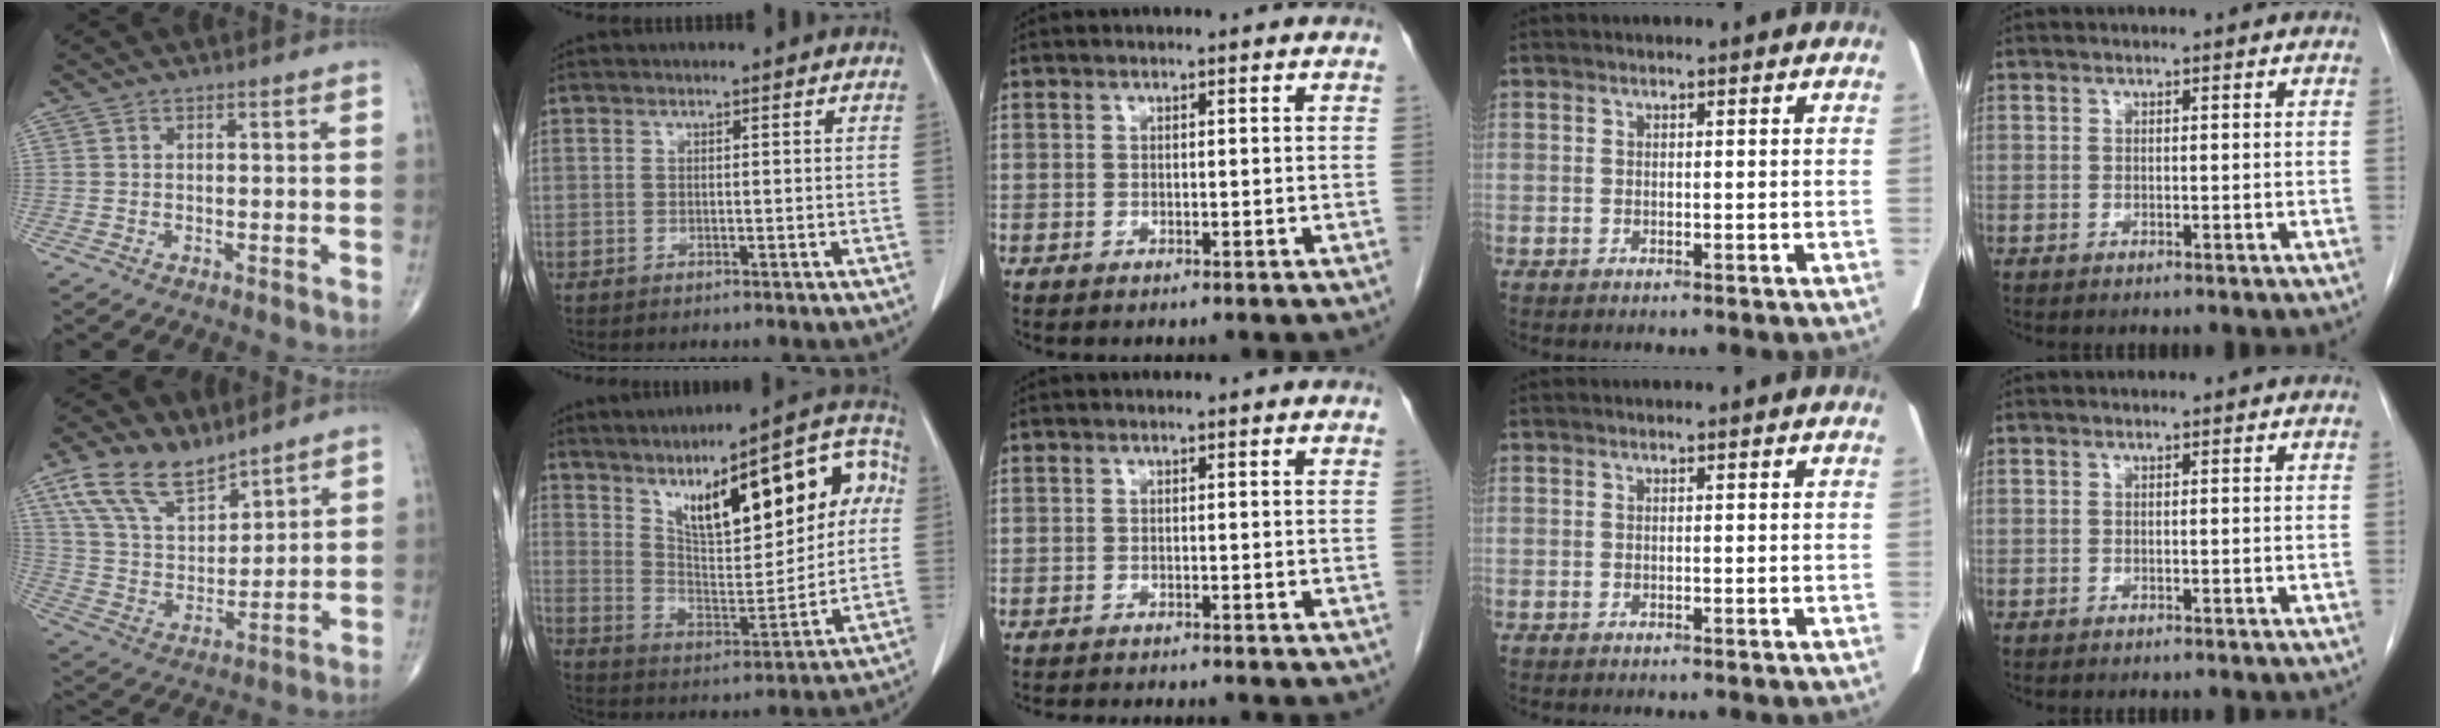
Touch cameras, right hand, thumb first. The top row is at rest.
{"thumb": {"total": 13.5, "force": [9.4, 6.5, 7.1], "torque": [-0.115, -0.040, 0.191]}, "index": {"total": 20.2, "force": [7.1, 6.7, 17.6], "torque": [-0.255, 0.036, 0.116]}, "middle": {"total": 4.4, "force": [-4.2, -0.1, 1.3], "torque": [-0.012, -0.011, -0.062]}}